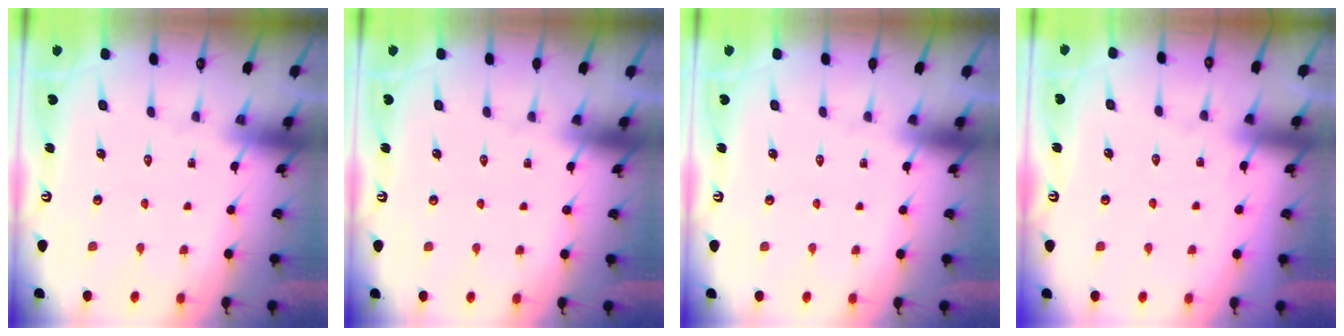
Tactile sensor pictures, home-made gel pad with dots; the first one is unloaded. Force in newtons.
{"total": 0.0}
{"total": 0.0}
{"total": 4.8, "press": 4.7, "slide": 0.5}